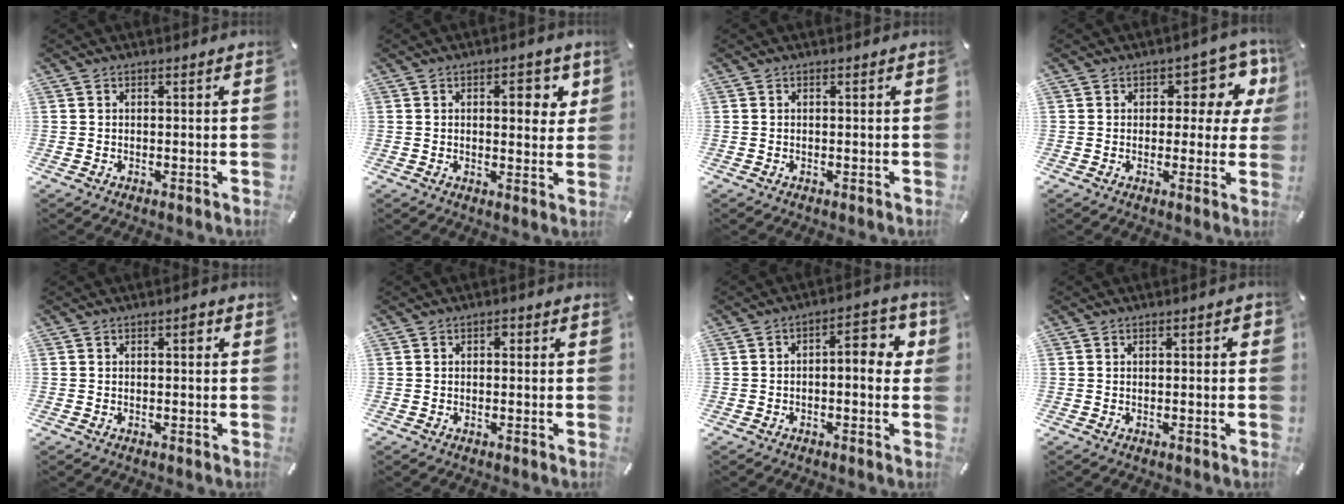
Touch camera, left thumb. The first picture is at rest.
{"total": 6.1, "force": [2.2, 3.1, 4.8], "torque": [-0.052, -0.009, 0.026]}
{"total": 0.0}
{"total": 8.8, "force": [3.6, 5.2, 6.1], "torque": [-0.062, -0.026, 0.054]}
{"total": 1.6, "force": [0.2, 0.8, 1.4], "torque": [-0.020, 0.005, -0.002]}
{"total": 1.0, "force": [0.0, 0.7, 0.6], "torque": [-0.013, 0.008, -0.002]}
{"total": 7.5, "force": [0.2, 3.5, 6.6], "torque": [-0.085, -0.002, -0.007]}
{"total": 0.8, "force": [-0.2, 0.3, 0.7], "torque": [-0.011, 0.002, -0.005]}